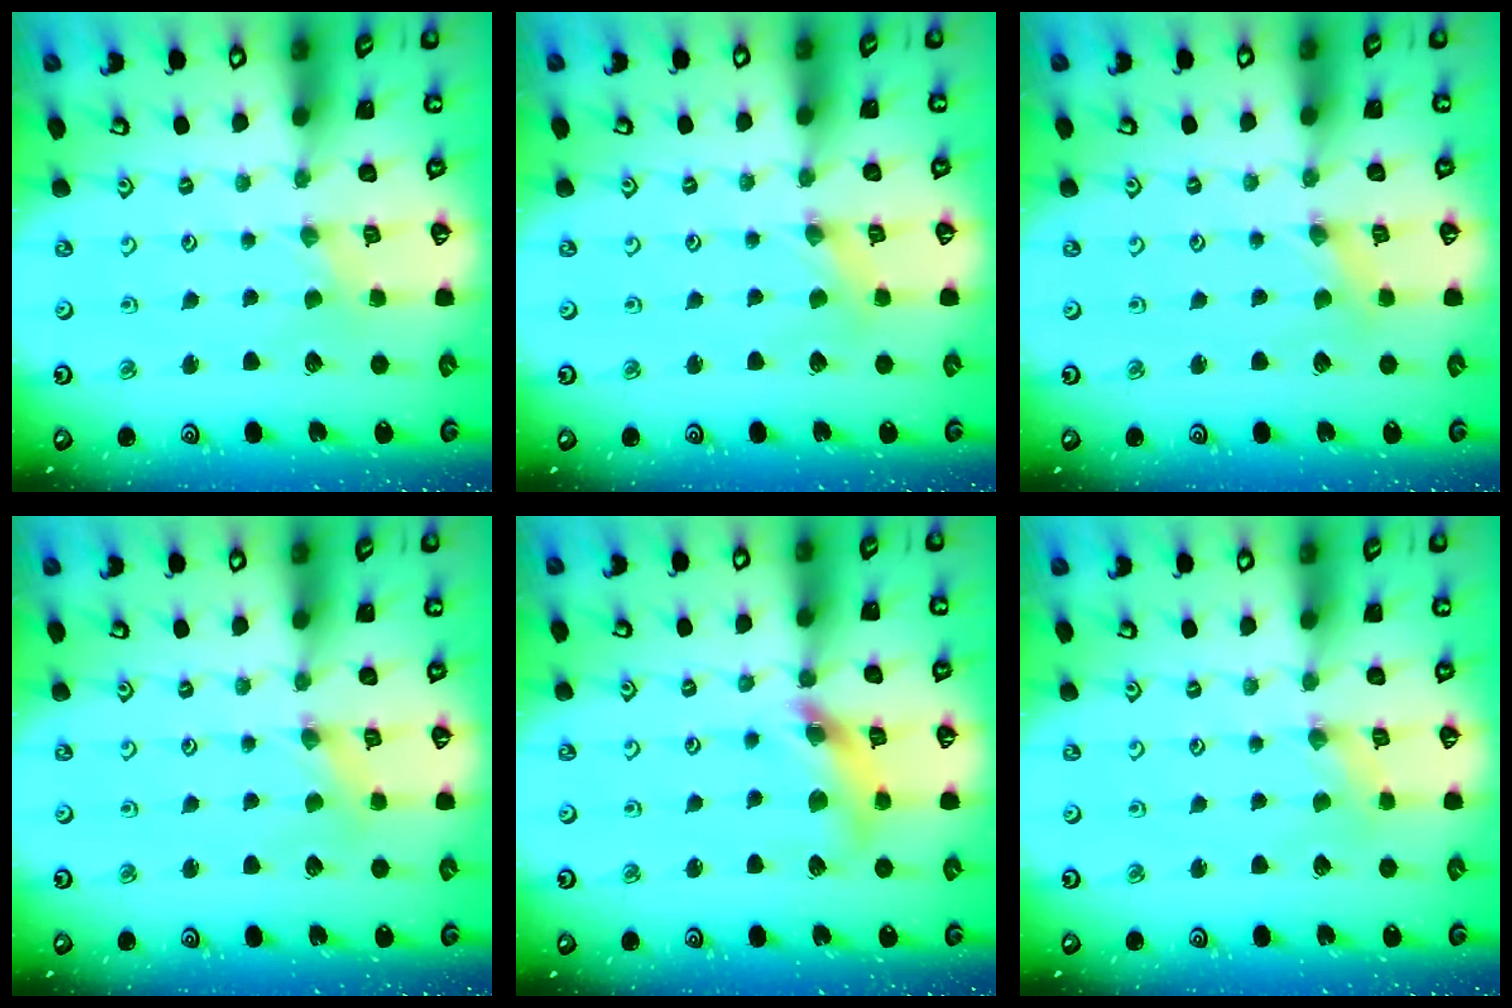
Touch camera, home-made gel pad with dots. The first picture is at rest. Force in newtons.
{"total": 0.6, "press": 0.6, "slide": 0.2}
{"total": 0.0}
{"total": 0.6, "press": 0.6, "slide": 0.2}
{"total": 11.9, "press": 11.8, "slide": 1.5}
{"total": 0.9, "press": 0.9, "slide": 0.3}